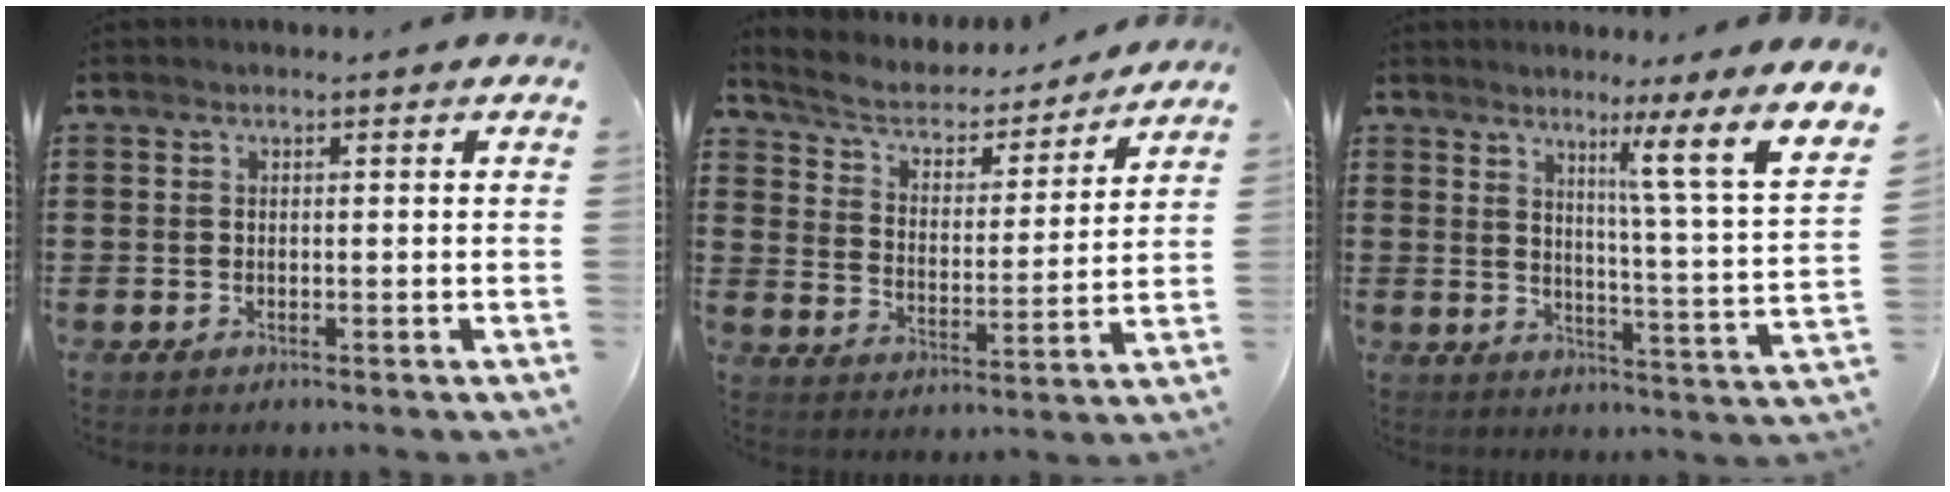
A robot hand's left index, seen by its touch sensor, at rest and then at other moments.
{"total": 4.7, "force": [4.1, 1.6, 1.6], "torque": [-0.054, -0.025, 0.062]}
{"total": 7.4, "force": [5.1, -1.9, 5.0], "torque": [-0.075, -0.065, 0.064]}